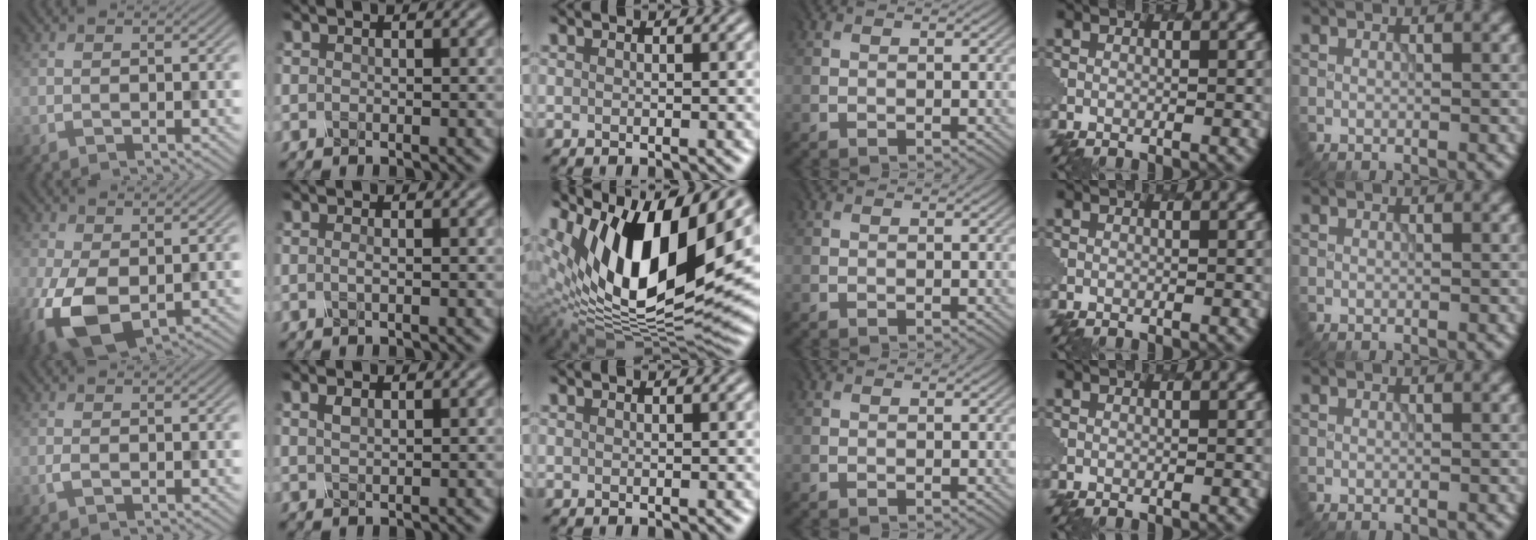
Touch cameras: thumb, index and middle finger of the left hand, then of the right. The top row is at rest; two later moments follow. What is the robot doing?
{"motion": "dispense", "object": "pipette"}